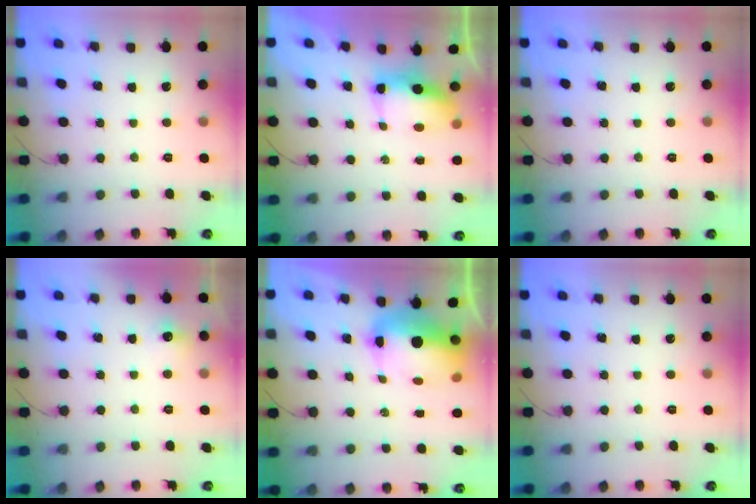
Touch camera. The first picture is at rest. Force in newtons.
{"total": 7.1, "press": 7.0, "slide": 1.1}
{"total": 0.0}
{"total": 5.5, "press": 5.4, "slide": 1.2}
{"total": 11.3, "press": 11.0, "slide": 2.4}
{"total": 0.0}